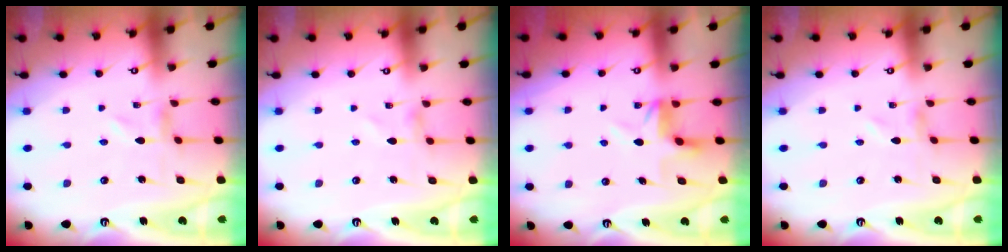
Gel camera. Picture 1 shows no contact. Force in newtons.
{"total": 0.0}
{"total": 5.4, "press": 5.0, "slide": 1.8}
{"total": 1.0, "press": 1.0, "slide": 0.0}